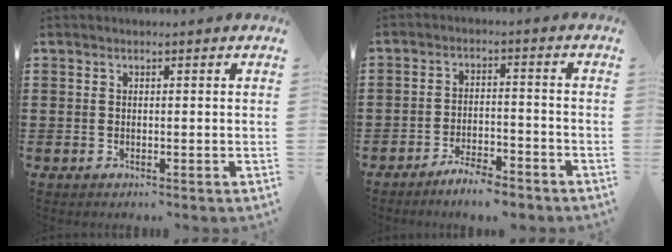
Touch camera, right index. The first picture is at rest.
{"total": 4.8, "force": [-4.6, 0.2, 1.5], "torque": [-0.034, -0.001, -0.090]}